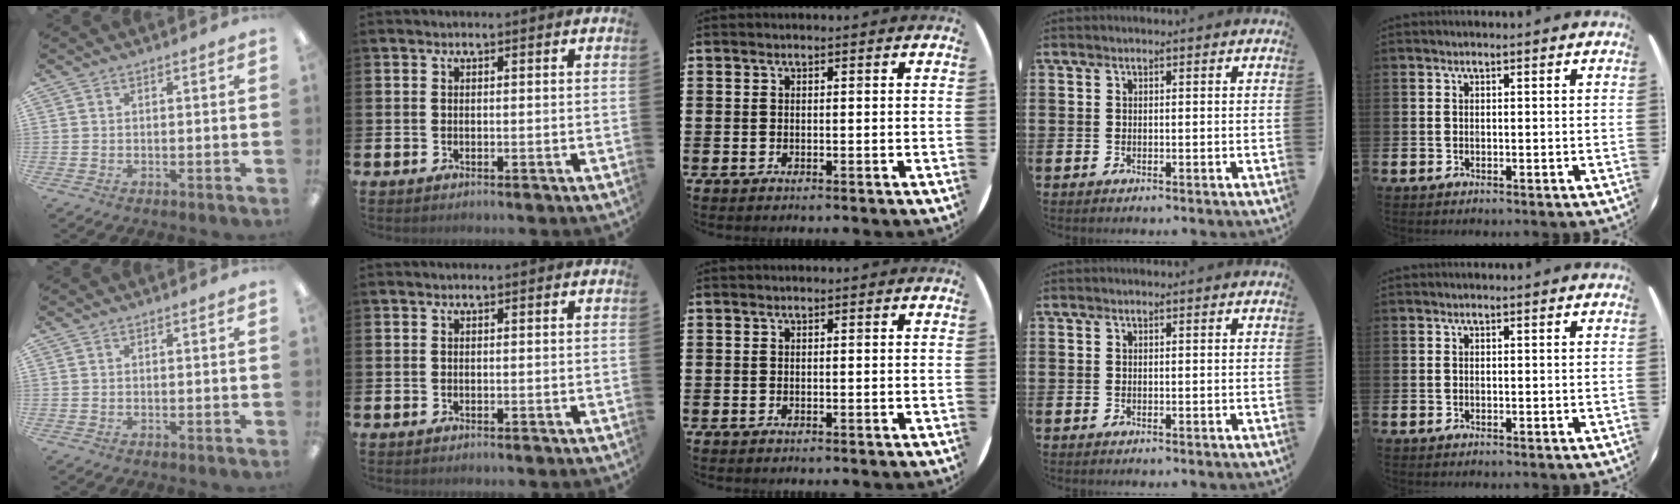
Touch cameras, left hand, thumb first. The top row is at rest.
{}